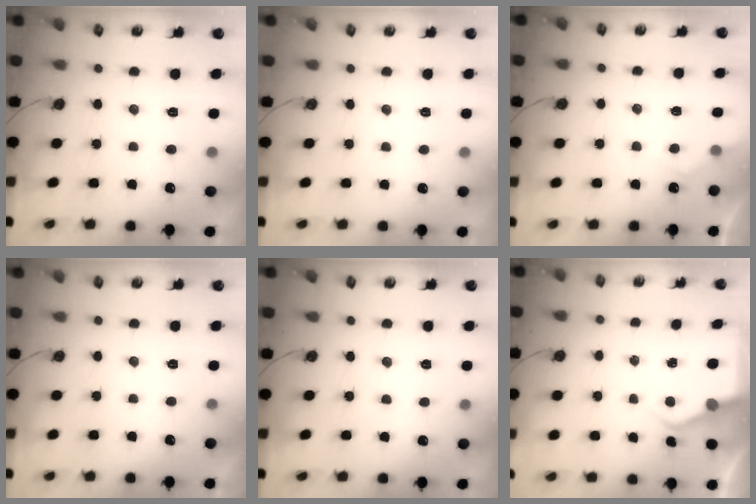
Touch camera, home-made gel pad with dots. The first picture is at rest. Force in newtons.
{"total": 2.8, "press": 2.7, "slide": 0.4}
{"total": 4.0, "press": 4.0, "slide": 0.4}
{"total": 0.0}
{"total": 4.3, "press": 4.2, "slide": 0.6}
{"total": 4.7, "press": 4.6, "slide": 0.3}